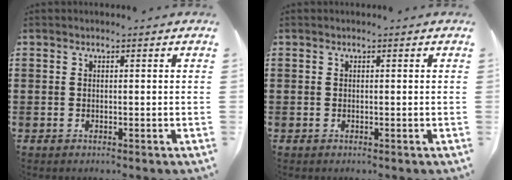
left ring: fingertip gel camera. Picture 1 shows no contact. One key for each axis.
{"total": 0.0}